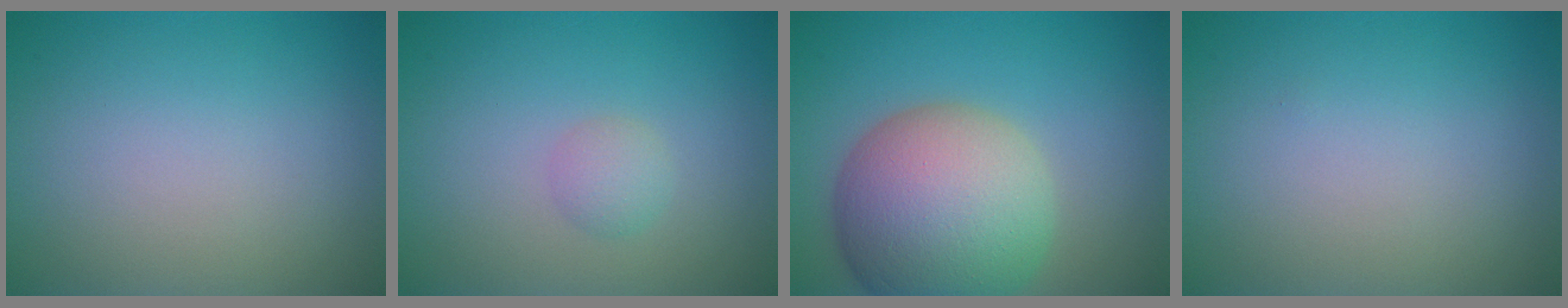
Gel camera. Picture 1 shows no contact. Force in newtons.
{"total": 1.4, "press": 1.4, "slide": 0.1}
{"total": 11.4, "press": 11.4, "slide": 0.7}
{"total": 0.0}